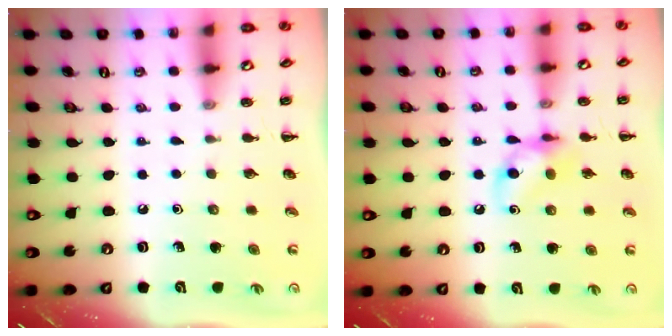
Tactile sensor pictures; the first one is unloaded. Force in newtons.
{"total": 9.0, "press": 9.0, "slide": 0.6}